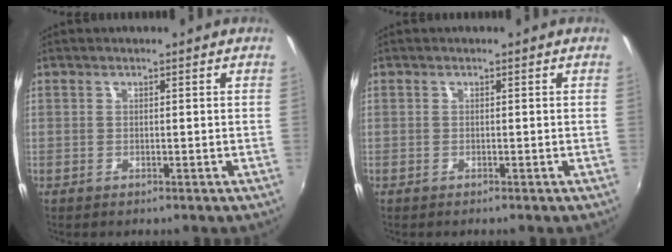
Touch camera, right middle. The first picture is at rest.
{"total": 0.0}